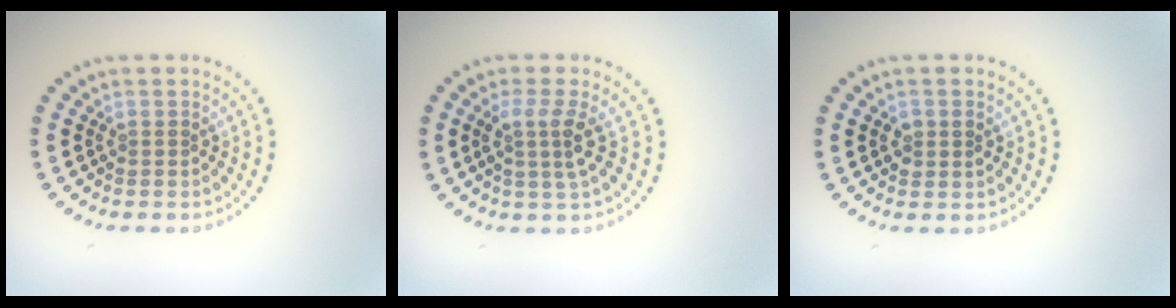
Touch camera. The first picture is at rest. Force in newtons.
{"total": 2.5, "press": 1.9, "slide": 1.6}
{"total": 1.4, "press": 1.4, "slide": 0.3}